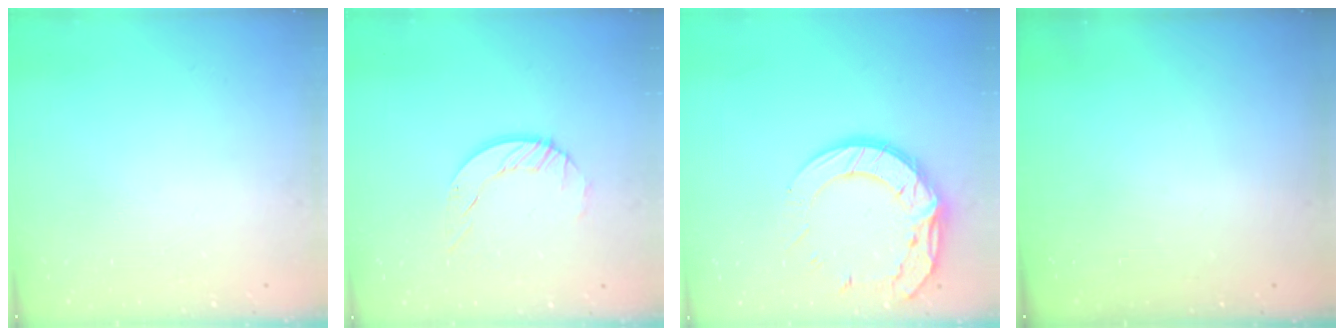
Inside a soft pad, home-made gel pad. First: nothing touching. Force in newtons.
{"total": 5.2, "press": 5.2, "slide": 0.5}
{"total": 14.4, "press": 14.3, "slide": 1.2}
{"total": 0.0}